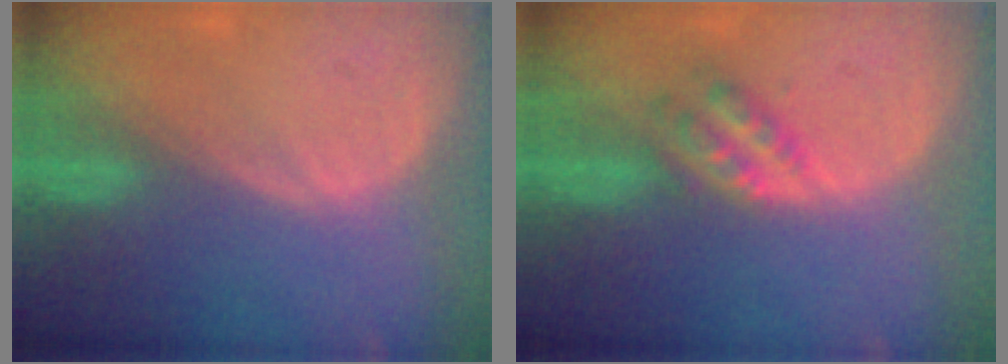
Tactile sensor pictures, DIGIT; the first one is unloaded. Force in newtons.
{"total": 4.6, "press": 4.1, "slide": 2.2}